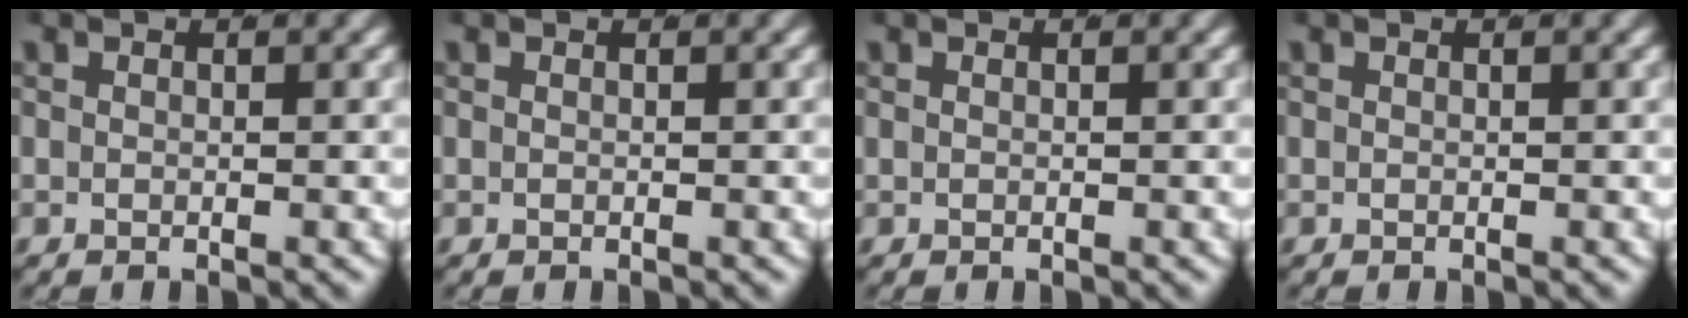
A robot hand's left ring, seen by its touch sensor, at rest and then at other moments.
{"total": 0.0}
{"total": 0.0}
{"total": 0.0}